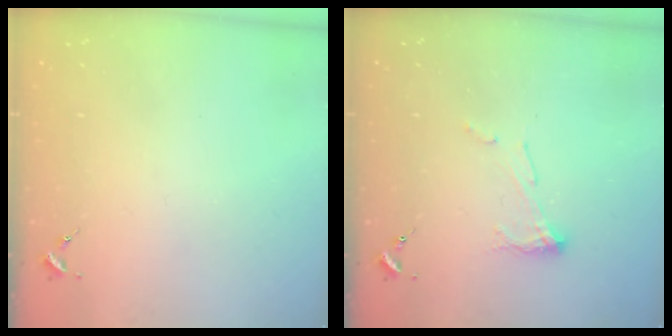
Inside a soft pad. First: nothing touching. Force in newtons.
{"total": 6.9, "press": 6.9, "slide": 0.2}